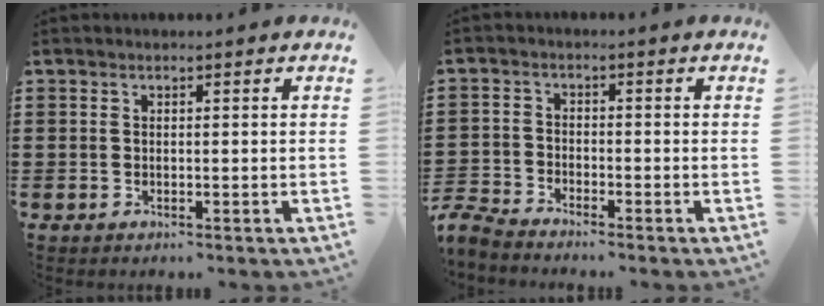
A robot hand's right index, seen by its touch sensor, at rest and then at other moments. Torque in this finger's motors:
{"motor_torque": [-2.14, 0.00, -1.05, -0.21]}